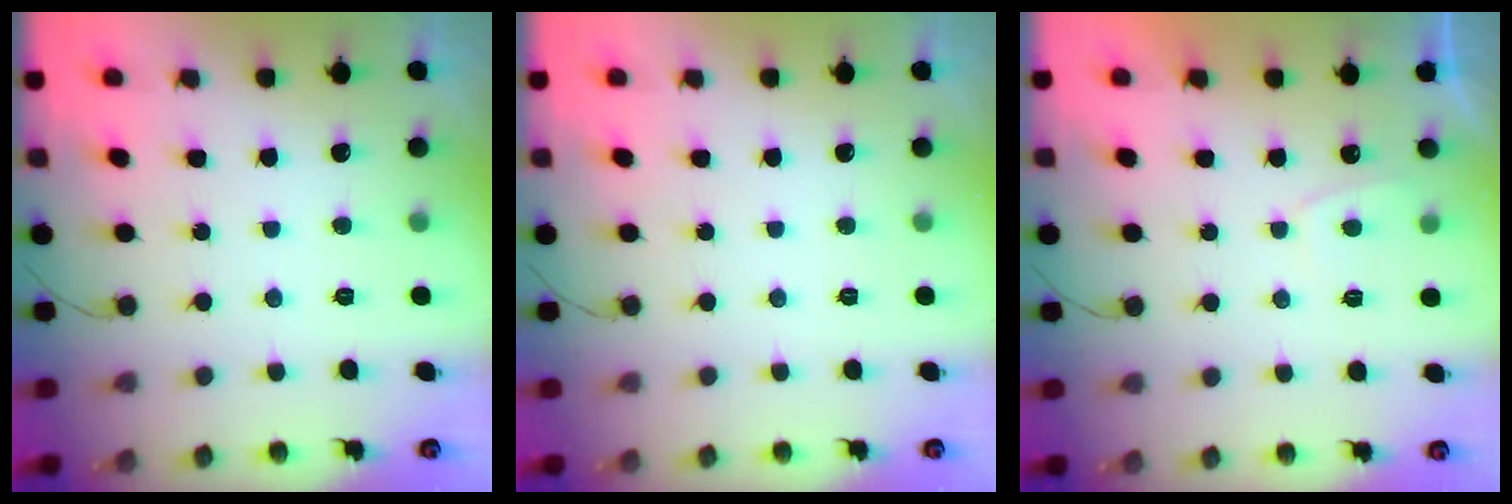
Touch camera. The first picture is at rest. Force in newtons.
{"total": 0.0}
{"total": 1.3, "press": 1.1, "slide": 0.6}